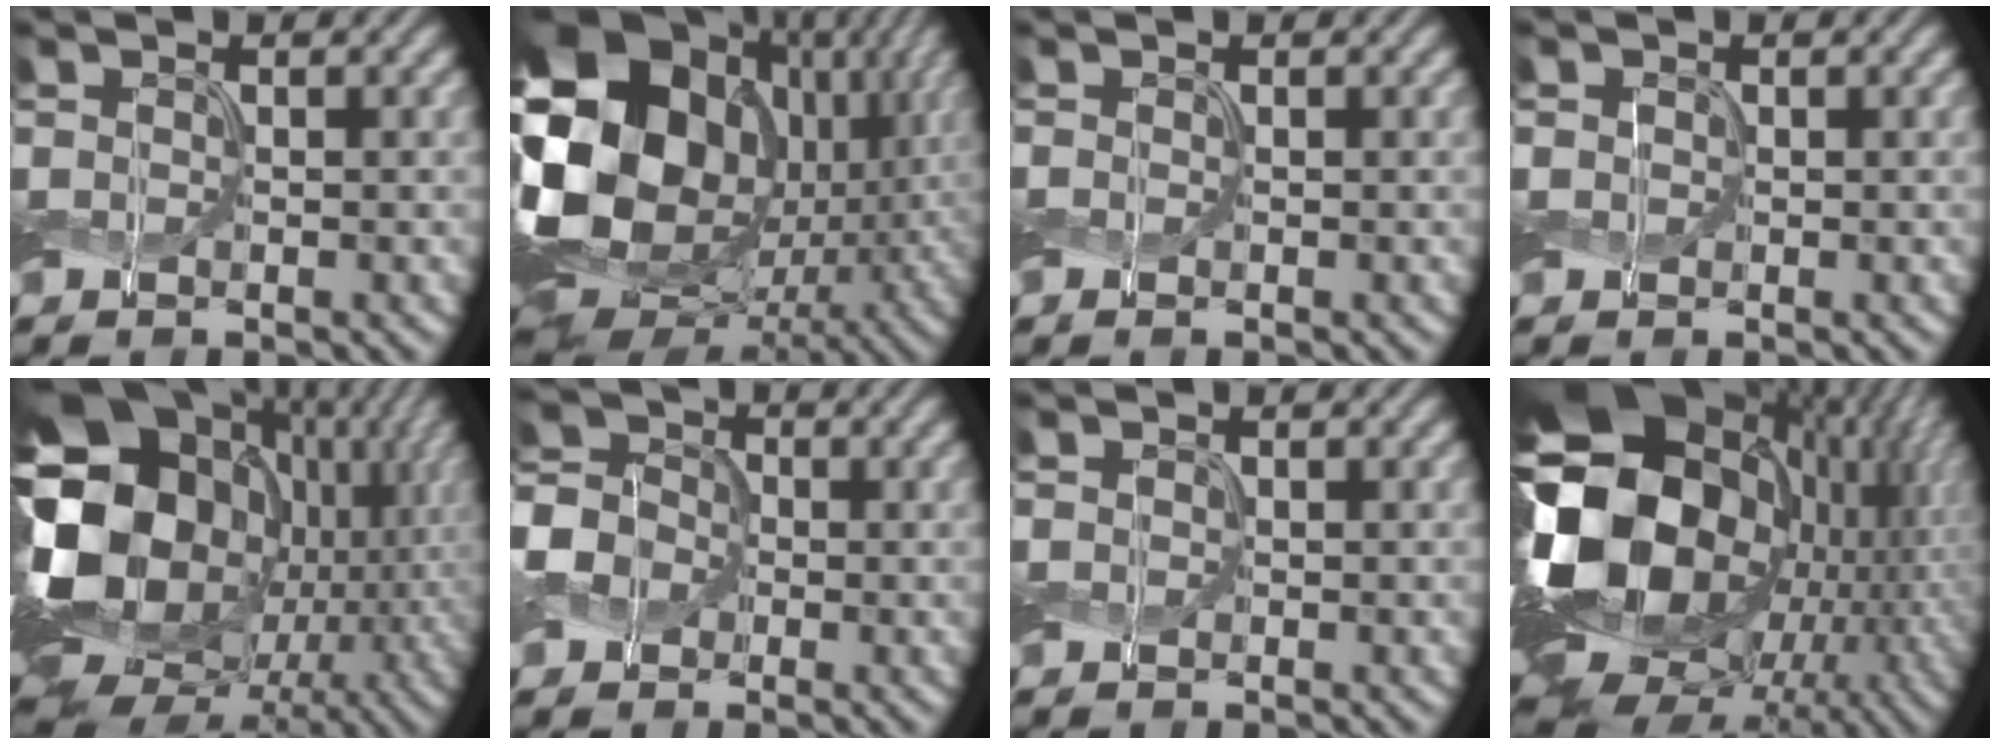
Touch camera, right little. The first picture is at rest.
{"total": 22.4, "force": [2.8, 18.0, 13.0], "torque": [-0.261, -0.004, 0.035]}
{"total": 0.0}
{"total": 0.7, "force": [0.0, 0.7, 0.2], "torque": [-0.004, 0.000, -0.001]}
{"total": 20.7, "force": [0.6, 16.5, 12.4], "torque": [-0.249, -0.026, 0.012]}
{"total": 4.7, "force": [-1.5, 3.9, 2.0], "torque": [-0.045, 0.005, -0.039]}
{"total": 0.0}
{"total": 20.8, "force": [-0.2, 15.4, 14.0], "torque": [-0.291, -0.036, 0.012]}